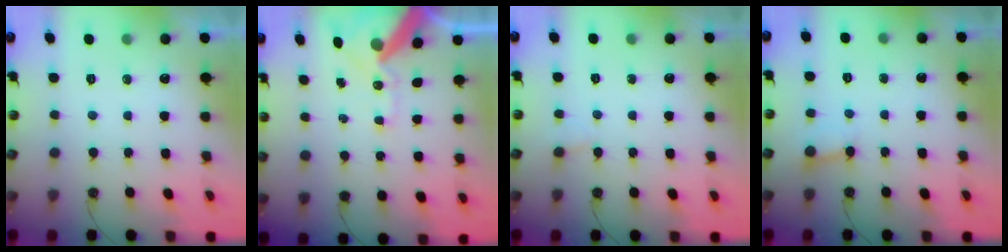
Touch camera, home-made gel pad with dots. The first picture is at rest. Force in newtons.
{"total": 13.1, "press": 13.0, "slide": 2.0}
{"total": 2.3, "press": 2.3, "slide": 0.1}
{"total": 2.7, "press": 2.7, "slide": 0.3}